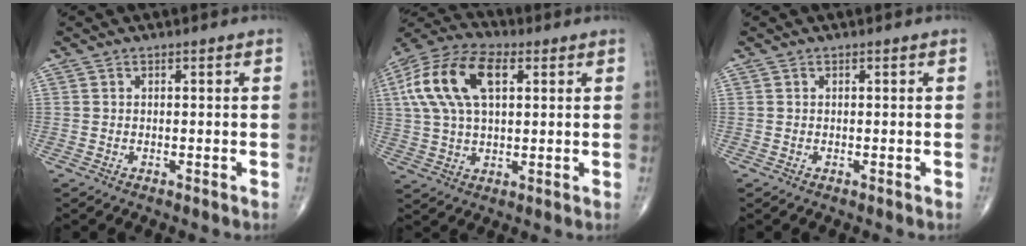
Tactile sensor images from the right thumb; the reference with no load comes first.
{"total": 16.4, "force": [4.6, 8.9, 13.0], "torque": [-0.257, 0.020, 0.079]}
{"total": 0.0}